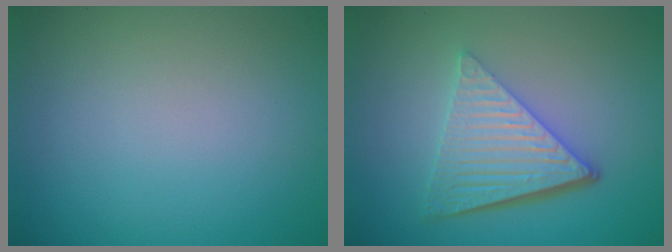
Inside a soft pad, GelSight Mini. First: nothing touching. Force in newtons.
{"total": 6.3, "press": 4.2, "slide": 4.6}